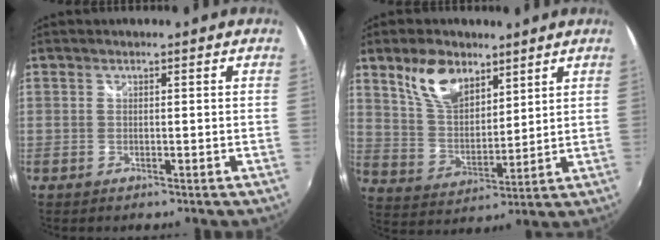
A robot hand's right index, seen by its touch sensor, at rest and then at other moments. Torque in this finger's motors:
{"motor_torque": [0.32, 0.27, 0.22, 0.09]}